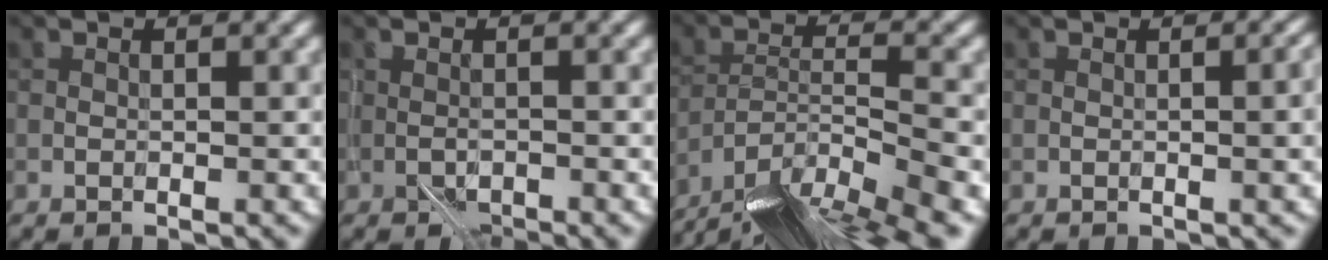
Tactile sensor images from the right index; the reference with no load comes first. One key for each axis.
{"total": 1.6, "fx": -1.0, "fy": 0.8, "fz": 0.9, "tx": -0.019, "ty": -0.001, "tz": -0.019}
{"total": 13.7, "fx": -11.7, "fy": 3.2, "fz": 6.4, "tx": -0.114, "ty": -0.018, "tz": -0.176}
{"total": 3.2, "fx": 0.0, "fy": 1.0, "fz": 3.1, "tx": -0.033, "ty": 0.005, "tz": -0.001}